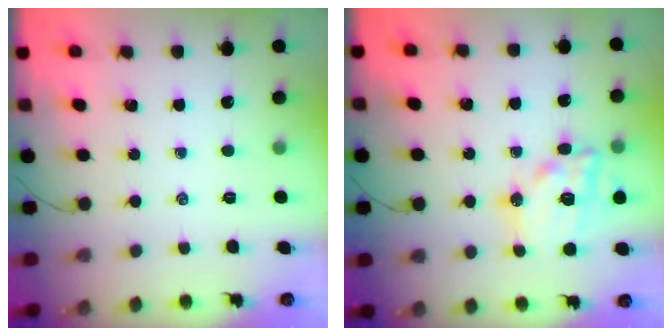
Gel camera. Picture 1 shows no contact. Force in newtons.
{"total": 16.8, "press": 16.5, "slide": 3.2}